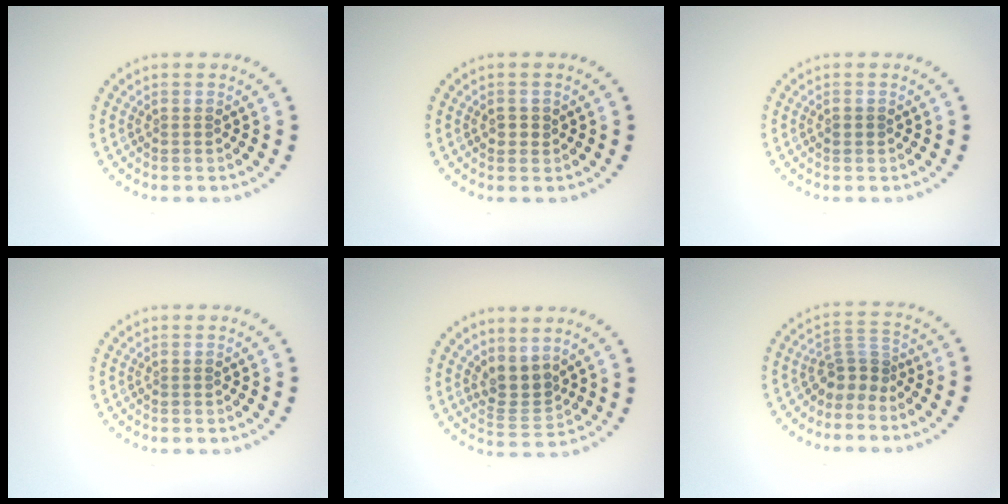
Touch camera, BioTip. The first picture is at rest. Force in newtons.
{"total": 1.0, "press": 1.0, "slide": 0.2}
{"total": 0.9, "press": 0.9, "slide": 0.1}
{"total": 0.0}
{"total": 2.8, "press": 2.1, "slide": 1.8}
{"total": 2.8, "press": 1.8, "slide": 2.1}